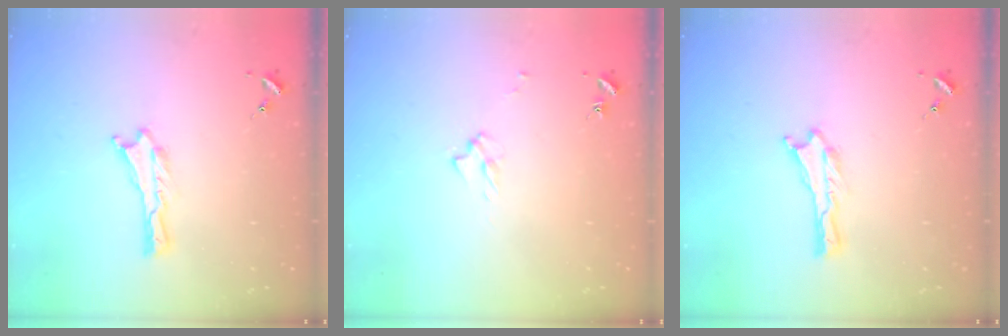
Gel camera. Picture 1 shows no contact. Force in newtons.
{"total": 2.5, "press": 2.5, "slide": 0.4}
{"total": 0.0}